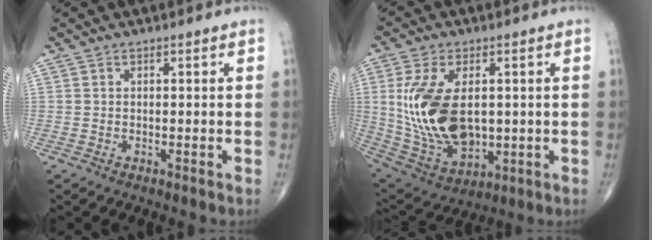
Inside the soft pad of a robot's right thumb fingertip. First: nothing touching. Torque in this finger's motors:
{"motor_torque": [-0.43, 1.18, 1.43, 0.37, 0.27]}